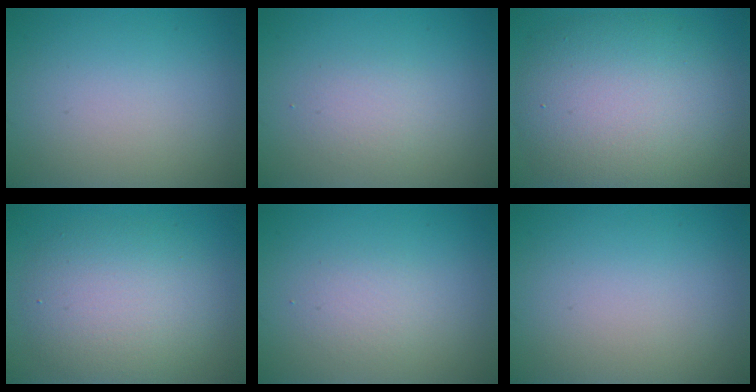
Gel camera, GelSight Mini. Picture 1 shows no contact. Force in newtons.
{"total": 1.6, "press": 1.6, "slide": 0.1}
{"total": 10.3, "press": 10.3, "slide": 0.3}
{"total": 5.6, "press": 5.6, "slide": 0.5}
{"total": 1.5, "press": 1.5, "slide": 0.1}
{"total": 0.0}